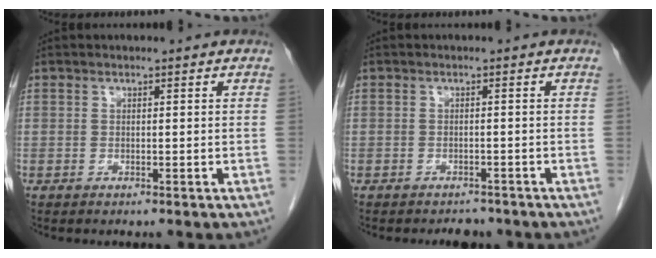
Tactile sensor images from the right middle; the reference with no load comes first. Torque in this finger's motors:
{"motor_torque": [0.09, -0.08, 0.00, 0.01]}